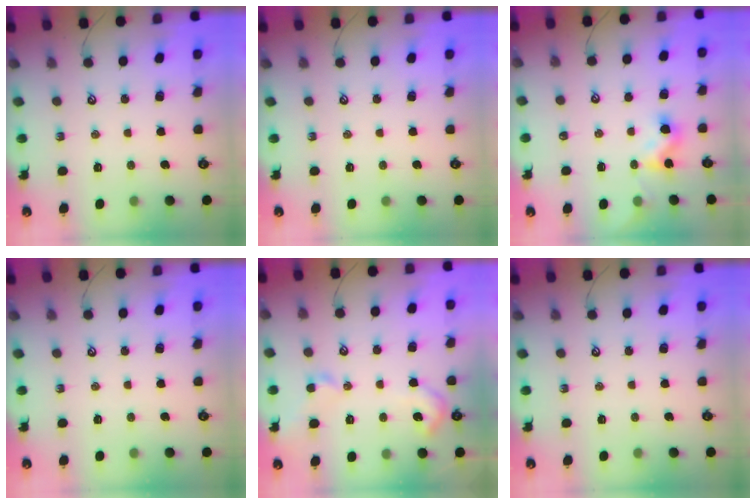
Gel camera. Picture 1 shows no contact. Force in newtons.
{"total": 0.0}
{"total": 3.2, "press": 3.2, "slide": 0.4}
{"total": 0.0}
{"total": 5.2, "press": 5.1, "slide": 1.0}
{"total": 0.0}